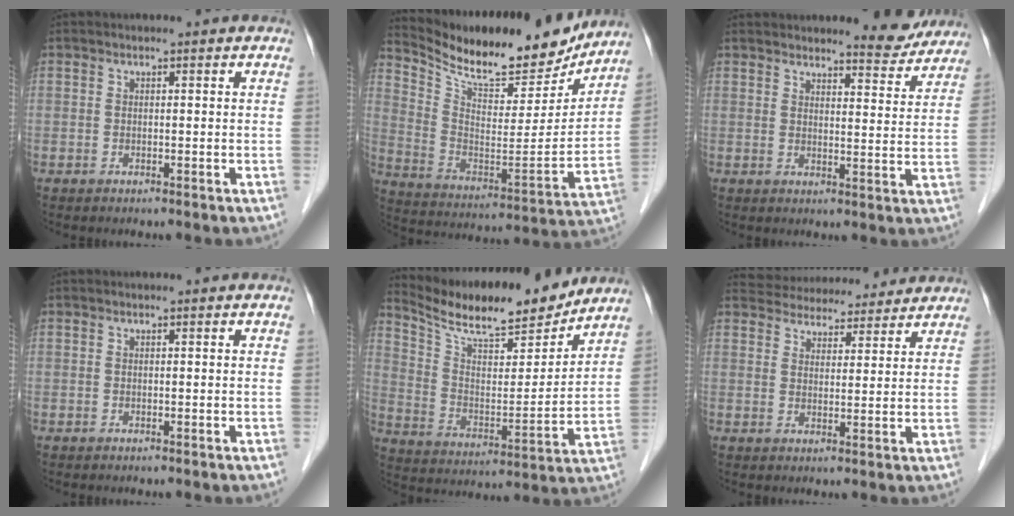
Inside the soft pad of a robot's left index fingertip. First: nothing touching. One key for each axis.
{"total": 21.0, "fx": 18.8, "fy": 5.2, "fz": 7.7, "tx": -0.143, "ty": -0.023, "tz": 0.291}
{"total": 6.8, "fx": 6.5, "fy": 1.4, "fz": 1.3, "tx": -0.010, "ty": -0.020, "tz": 0.073}
{"total": 0.0}
{"total": 16.8, "fx": 15.4, "fy": 2.6, "fz": 6.1, "tx": -0.116, "ty": -0.011, "tz": 0.254}
{"total": 12.5, "fx": 11.8, "fy": 3.3, "fz": 2.2, "tx": -0.028, "ty": 0.029, "tz": 0.161}